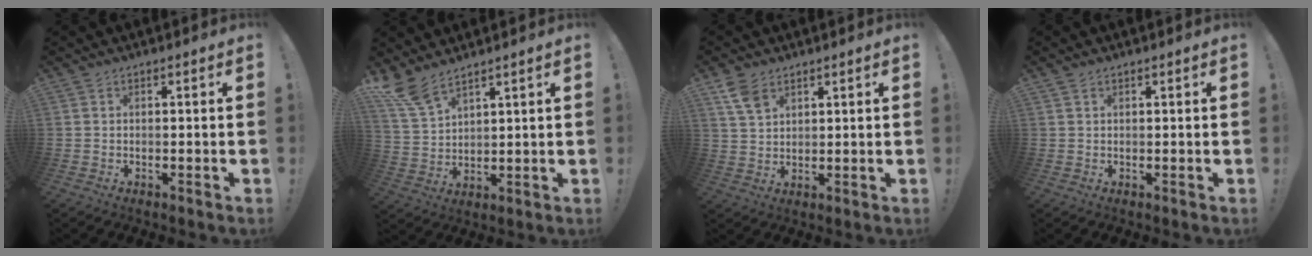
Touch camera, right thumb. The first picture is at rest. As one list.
[{"total": 8.6, "force": [7.0, 2.5, 4.2], "torque": [-0.091, -0.039, 0.138]}, {"total": 6.3, "force": [3.9, 3.6, 3.4], "torque": [-0.066, -0.014, 0.078]}, {"total": 0.7, "force": [0.5, 0.3, 0.2], "torque": [-0.002, -0.002, 0.010]}]